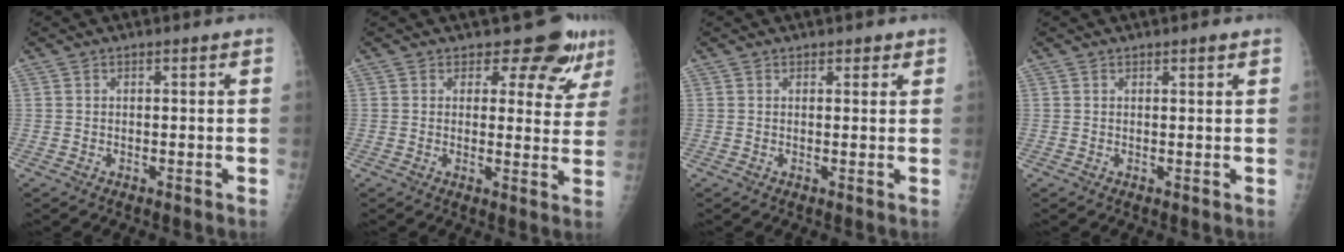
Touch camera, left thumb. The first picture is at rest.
{"total": 7.6, "force": [6.3, 3.6, 2.1], "torque": [0.009, -0.042, 0.062]}
{"total": 1.5, "force": [1.0, 0.8, 0.6], "torque": [0.006, -0.004, 0.009]}
{"total": 1.0, "force": [0.7, 0.3, 0.7], "torque": [-0.007, -0.003, 0.011]}